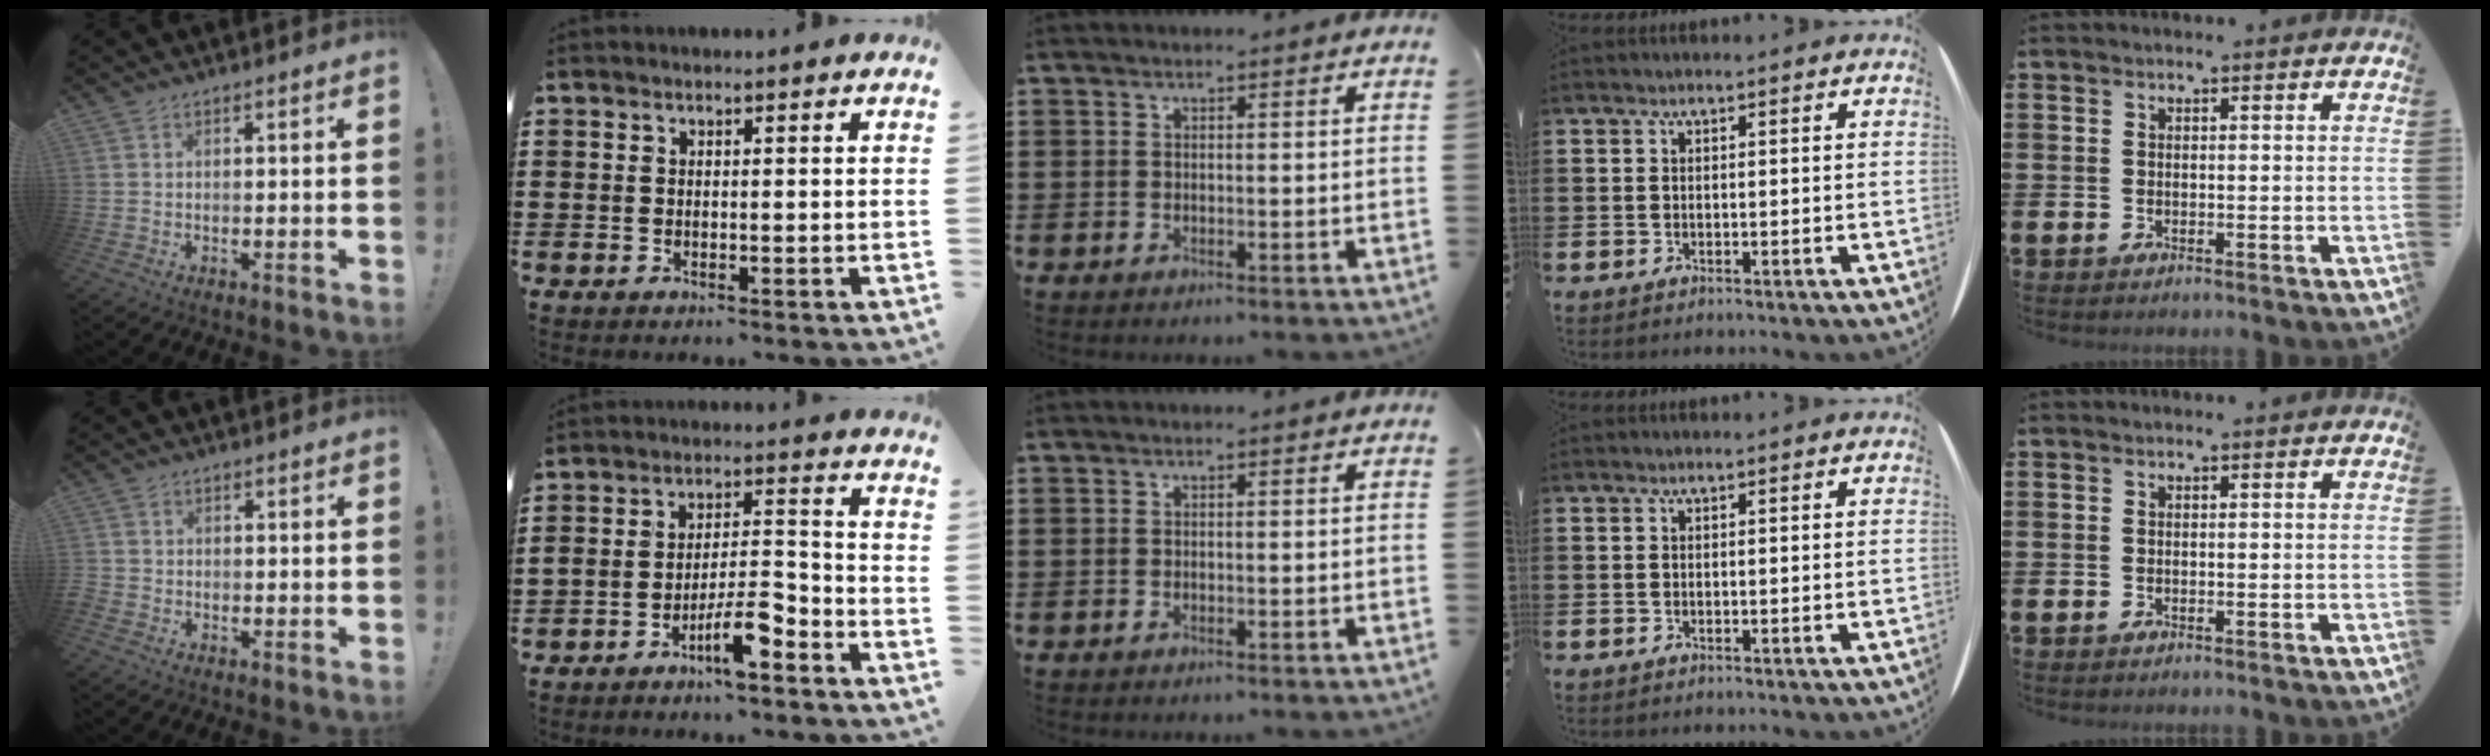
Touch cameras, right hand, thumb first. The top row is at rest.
{"thumb": {"total": 1.7, "force": [-1.1, 1.1, 0.5], "torque": [-0.006, 0.007, -0.021]}, "index": {"total": 7.6, "force": [-5.1, 1.9, 5.3], "torque": [-0.096, 0.010, -0.092]}}